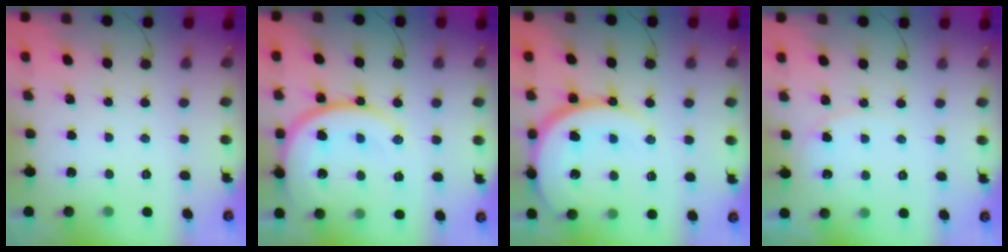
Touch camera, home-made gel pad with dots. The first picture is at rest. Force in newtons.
{"total": 17.6, "press": 17.6, "slide": 1.7}
{"total": 16.8, "press": 16.7, "slide": 1.7}
{"total": 5.1, "press": 5.1, "slide": 0.3}